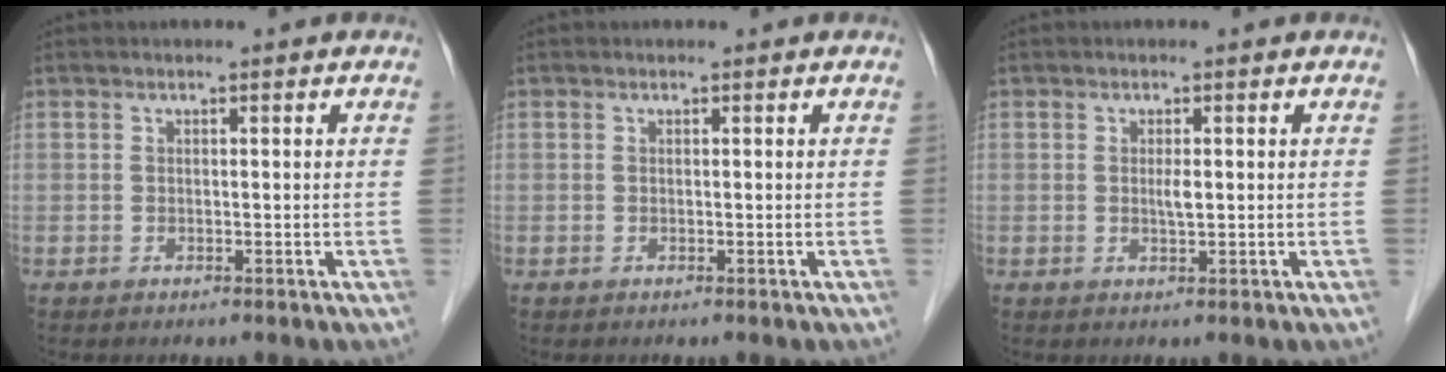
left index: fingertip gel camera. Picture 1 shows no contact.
{"total": 0.0}
{"total": 1.4, "force": [-0.1, 0.2, 1.4], "torque": [-0.027, -0.004, -0.001]}